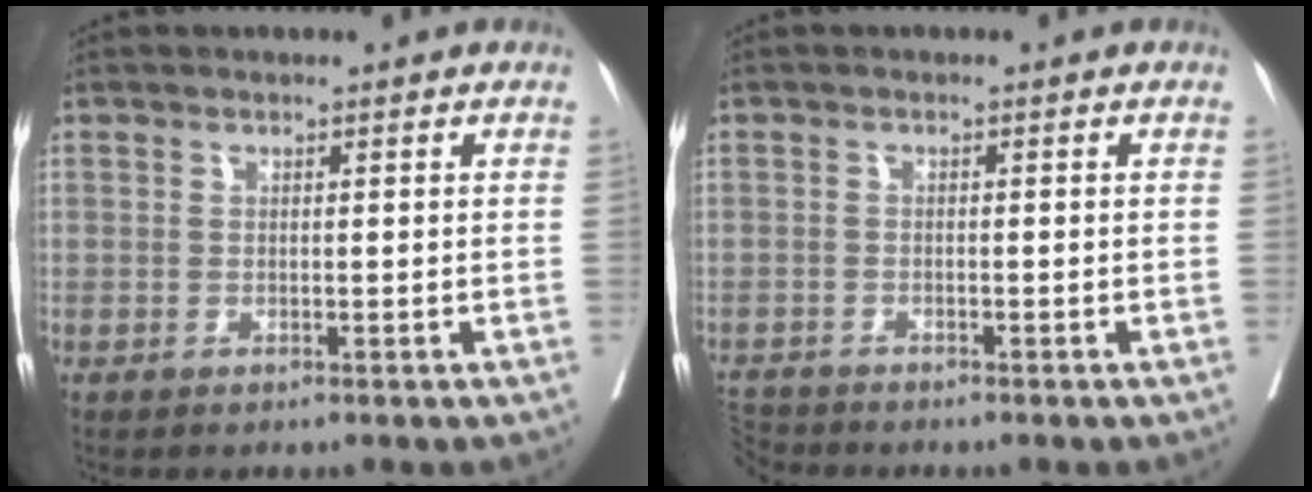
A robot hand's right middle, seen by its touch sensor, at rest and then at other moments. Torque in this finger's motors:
{"motor_torque": [0.05, -0.06, 0.05, 0.01]}